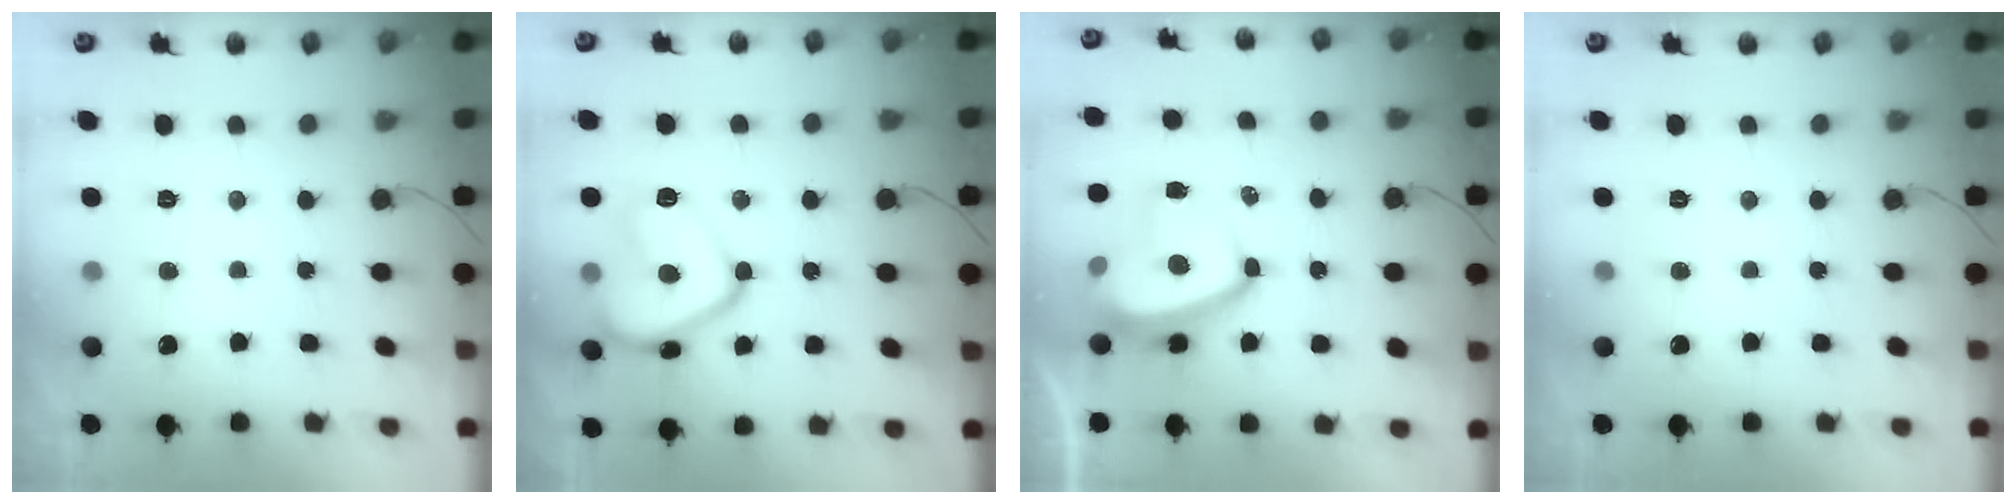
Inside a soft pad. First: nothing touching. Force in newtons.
{"total": 15.7, "press": 15.6, "slide": 1.4}
{"total": 14.1, "press": 14.1, "slide": 1.5}
{"total": 0.0}